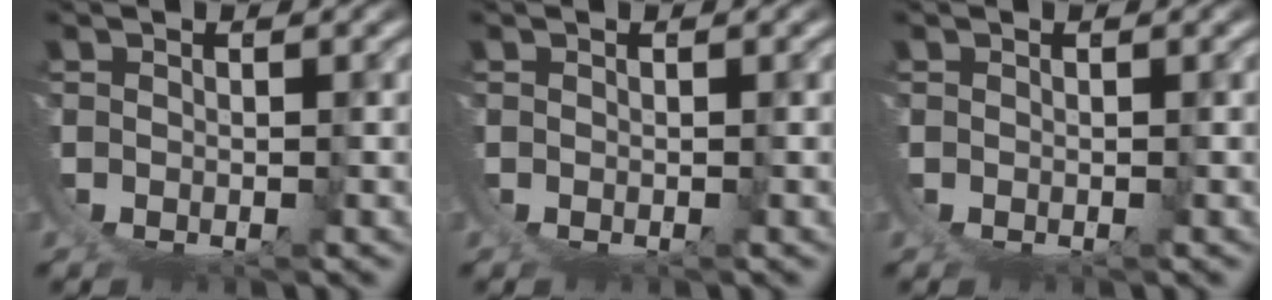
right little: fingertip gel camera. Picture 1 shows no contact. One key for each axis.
{"total": 0.0}
{"total": 0.0}